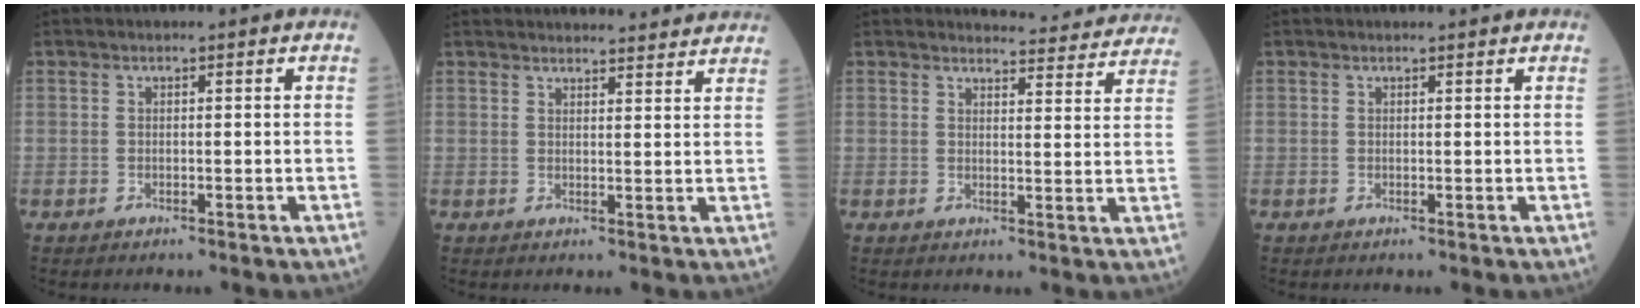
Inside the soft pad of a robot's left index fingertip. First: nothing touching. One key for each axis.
{"total": 12.5, "fx": 12.1, "fy": 1.5, "fz": 2.8, "tx": -0.019, "ty": 0.018, "tz": 0.132}
{"total": 12.3, "fx": 12.1, "fy": 1.8, "fz": 1.2, "tx": 0.011, "ty": -0.031, "tz": 0.114}
{"total": 1.5, "fx": 1.5, "fy": 0.1, "fz": 0.3, "tx": -0.006, "ty": 0.007, "tz": 0.017}